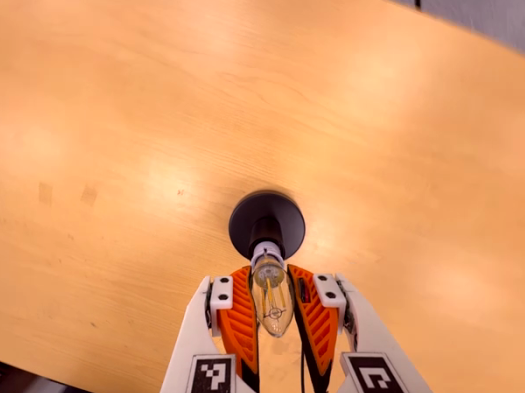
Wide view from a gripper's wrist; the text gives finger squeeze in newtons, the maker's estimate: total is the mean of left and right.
{"total": 19.8, "left": 19.3, "right": 20.4}